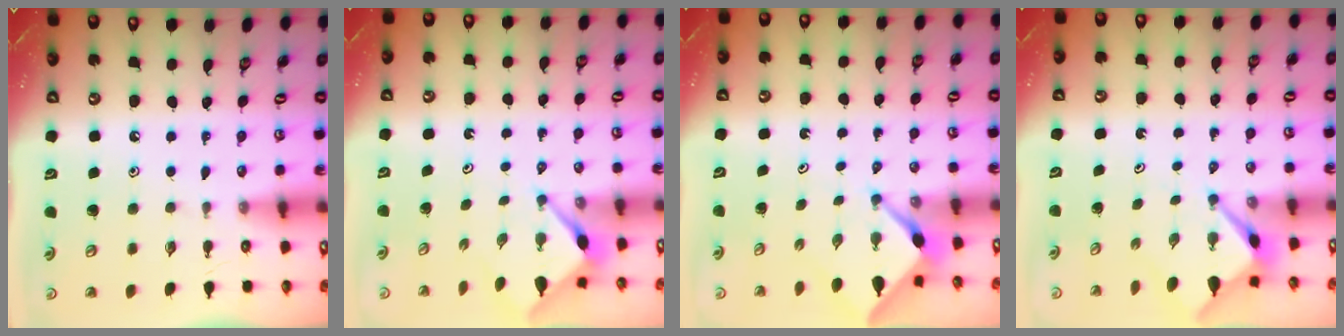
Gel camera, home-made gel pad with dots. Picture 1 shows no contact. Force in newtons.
{"total": 2.8, "press": 2.8, "slide": 0.3}
{"total": 2.2, "press": 2.2, "slide": 0.3}
{"total": 3.2, "press": 3.2, "slide": 0.2}